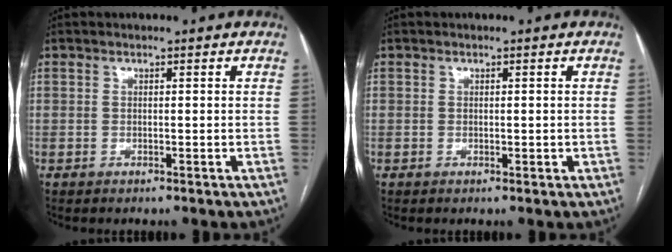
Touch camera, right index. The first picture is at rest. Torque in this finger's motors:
{"motor_torque": [-0.08, 0.09, 0.00, 0.01]}